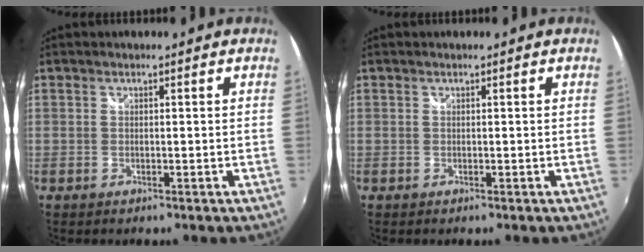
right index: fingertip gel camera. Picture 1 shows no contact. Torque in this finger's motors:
{"motor_torque": [0.00, 0.00, 0.00, 0.00]}